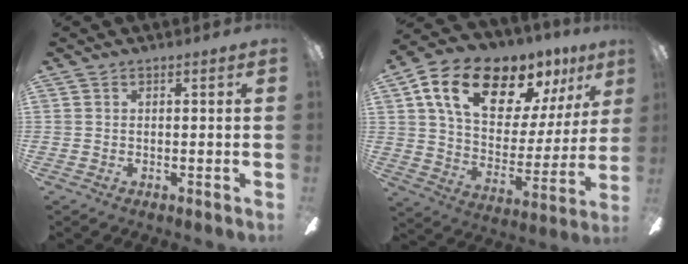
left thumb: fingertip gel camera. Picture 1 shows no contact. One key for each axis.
{"total": 20.2, "fx": 12.5, "fy": 10.8, "fz": 11.6, "tx": -0.196, "ty": -0.064, "tz": 0.219}